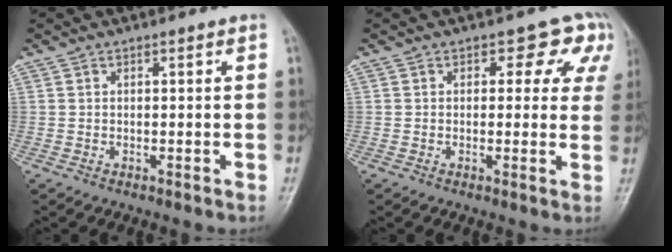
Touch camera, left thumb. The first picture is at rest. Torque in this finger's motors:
{"motor_torque": [0.21, 0.08, -0.19, 0.09, 0.05]}